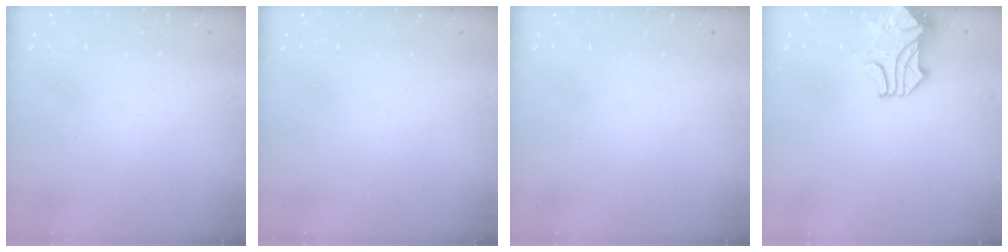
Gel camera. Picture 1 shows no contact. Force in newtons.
{"total": 0.0}
{"total": 0.0}
{"total": 0.8, "press": 0.3, "slide": 0.7}